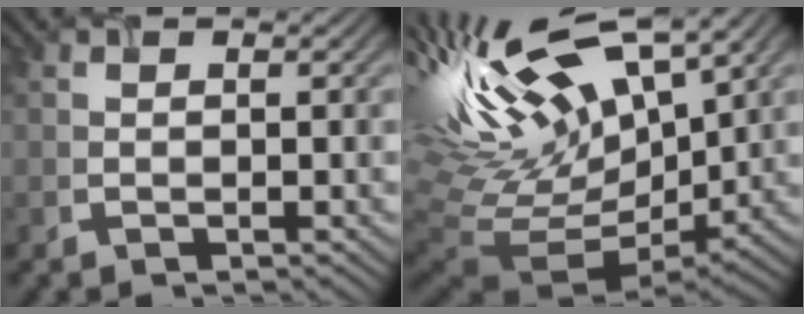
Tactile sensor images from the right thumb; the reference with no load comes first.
{"total": 16.9, "force": [6.7, 8.6, 13.0], "torque": [-0.274, 0.009, 0.153]}